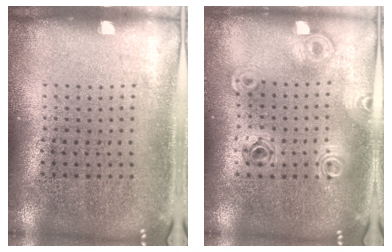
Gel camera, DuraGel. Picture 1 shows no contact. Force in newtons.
{"total": 0.9, "press": 0.9, "slide": 0.1}